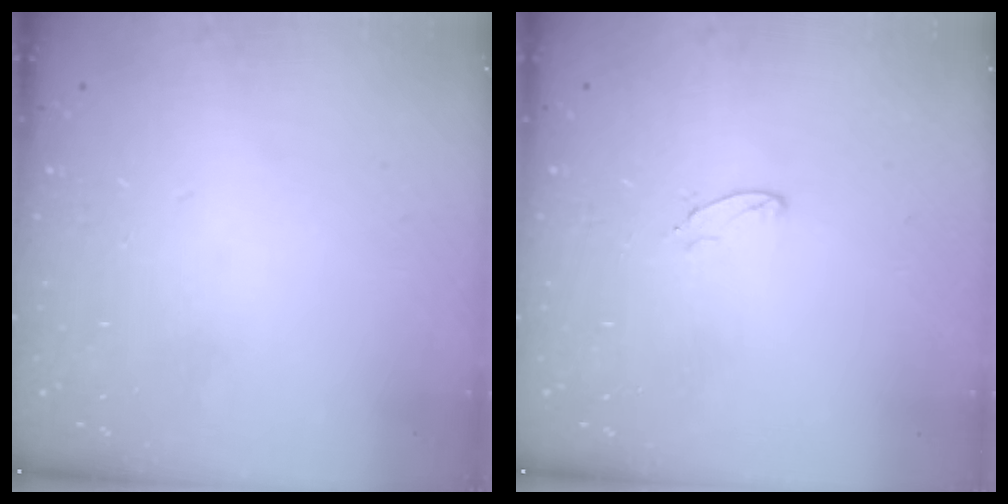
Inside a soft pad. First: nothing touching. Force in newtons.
{"total": 4.7, "press": 4.6, "slide": 0.3}